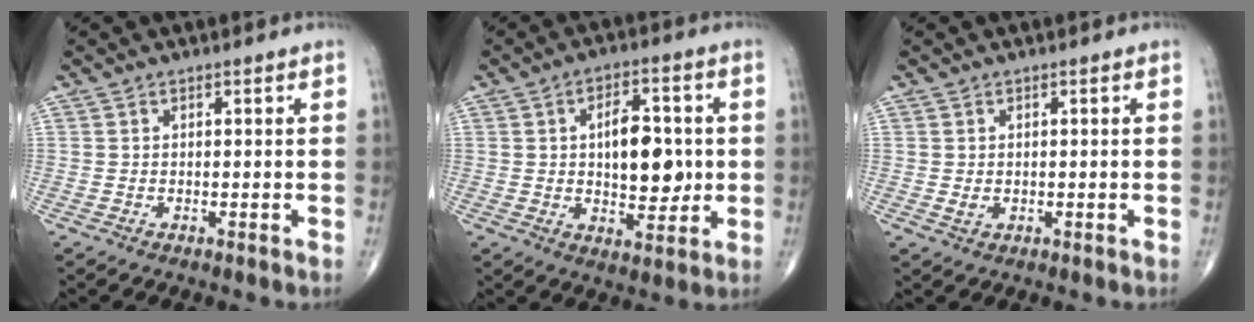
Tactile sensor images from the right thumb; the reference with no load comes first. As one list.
[{"total": 11.5, "force": [0.8, 6.2, 9.7], "torque": [-0.114, 0.001, 0.017]}, {"total": 1.3, "force": [0.0, 1.0, 0.9], "torque": [-0.014, -0.002, 0.003]}]